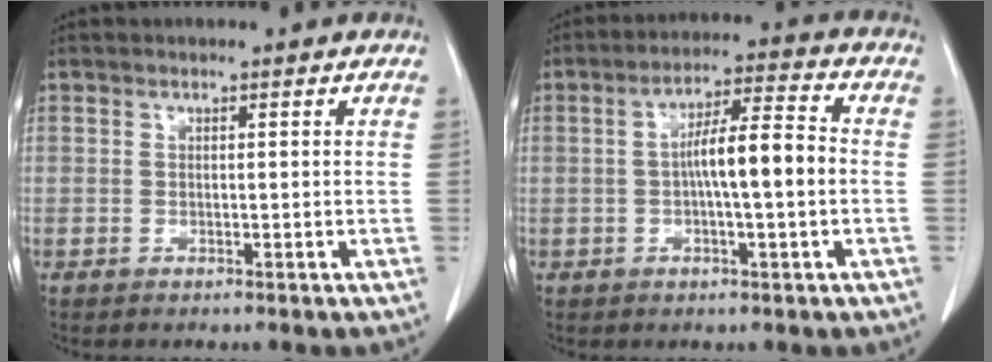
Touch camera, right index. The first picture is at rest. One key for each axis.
{"total": 9.0, "fx": -0.4, "fy": 1.0, "fz": 9.0, "tx": -0.154, "ty": 0.016, "tz": -0.014}